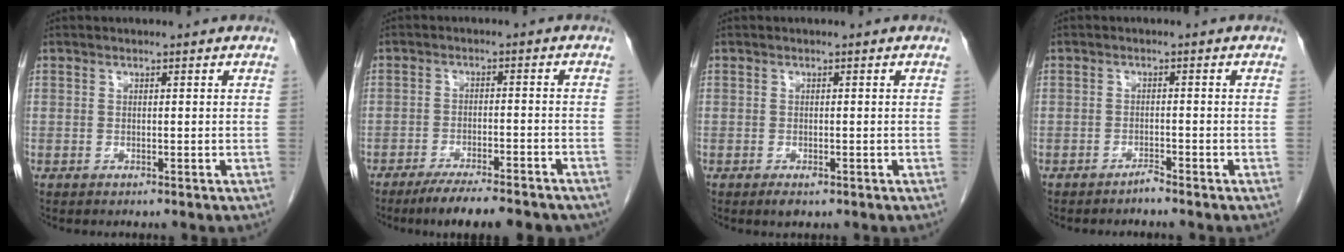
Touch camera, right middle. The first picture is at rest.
{"total": 12.5, "force": [-10.5, 2.3, 6.5], "torque": [-0.085, -0.007, -0.145]}
{"total": 1.4, "force": [-0.8, 0.6, 1.0], "torque": [-0.014, -0.001, -0.007]}
{"total": 1.2, "force": [-1.2, -0.1, 0.3], "torque": [-0.003, 0.001, -0.020]}